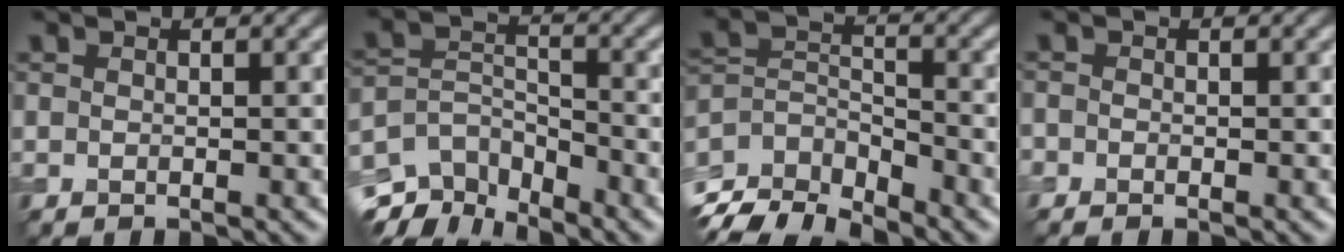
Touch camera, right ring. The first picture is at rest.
{"total": 6.3, "force": [-4.9, 2.7, 2.9], "torque": [-0.053, -0.011, -0.098]}
{"total": 6.3, "force": [-5.2, 2.5, 2.5], "torque": [-0.044, -0.012, -0.105]}
{"total": 0.6, "force": [-0.5, 0.3, 0.1], "torque": [0.003, -0.003, -0.012]}